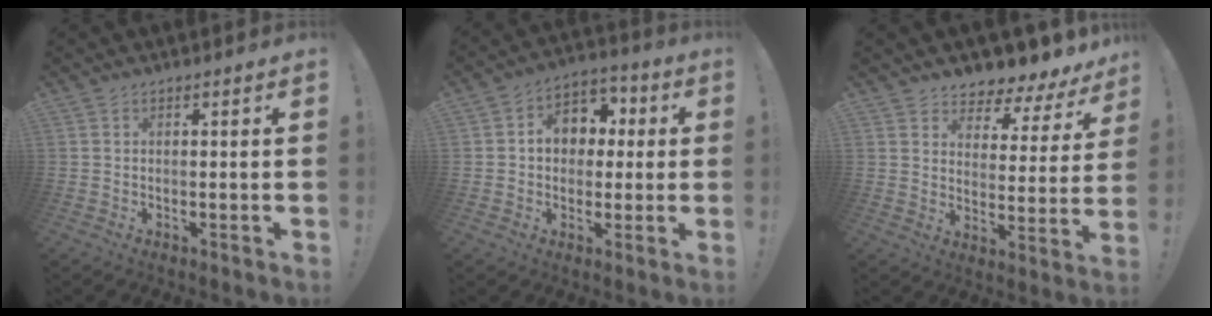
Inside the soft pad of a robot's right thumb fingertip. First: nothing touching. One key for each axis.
{"total": 10.0, "fx": 1.5, "fy": 8.3, "fz": 5.4, "tx": -0.076, "ty": 0.006, "tz": 0.034}
{"total": 5.0, "fx": 4.2, "fy": 2.3, "fz": 1.4, "tx": -0.015, "ty": -0.056, "tz": 0.074}